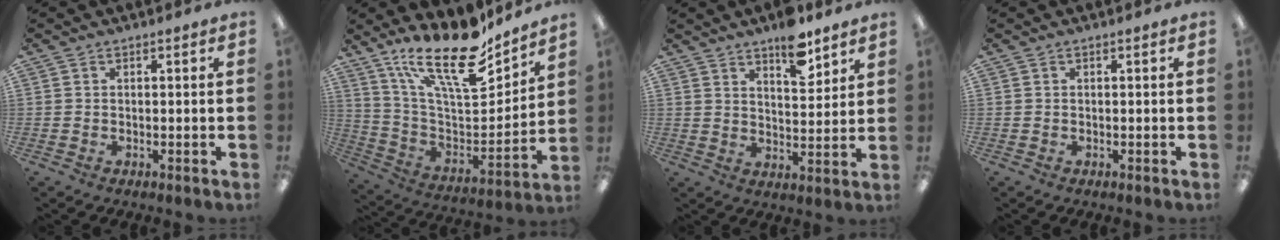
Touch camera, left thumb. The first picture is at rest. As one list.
[{"total": 22.3, "force": [16.4, 7.2, 13.4], "torque": [-0.234, -0.115, 0.284]}, {"total": 10.4, "force": [8.0, 3.5, 5.6], "torque": [-0.076, -0.049, 0.136]}, {"total": 0.0}]